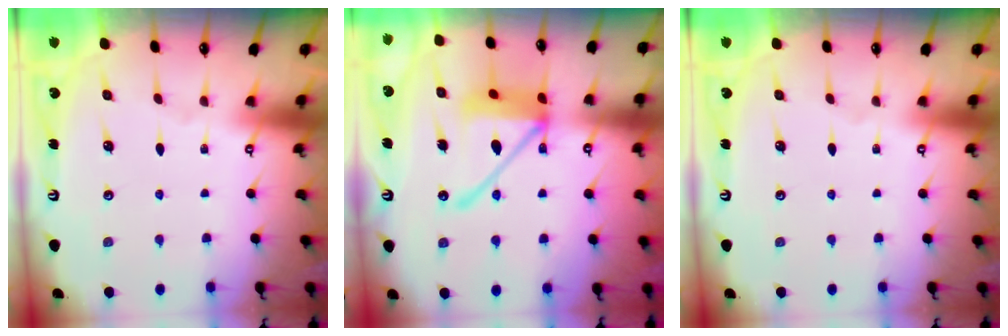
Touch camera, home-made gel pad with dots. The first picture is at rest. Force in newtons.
{"total": 15.1, "press": 14.9, "slide": 2.2}
{"total": 0.0}